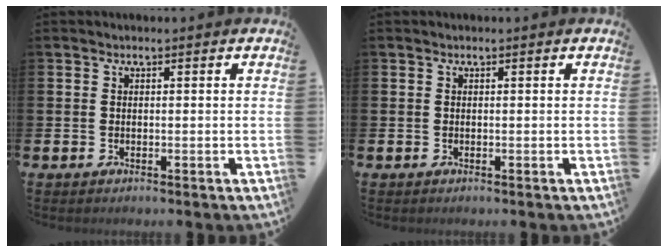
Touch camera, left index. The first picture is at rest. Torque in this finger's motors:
{"motor_torque": [0.00, 0.00, -0.01, 0.00]}